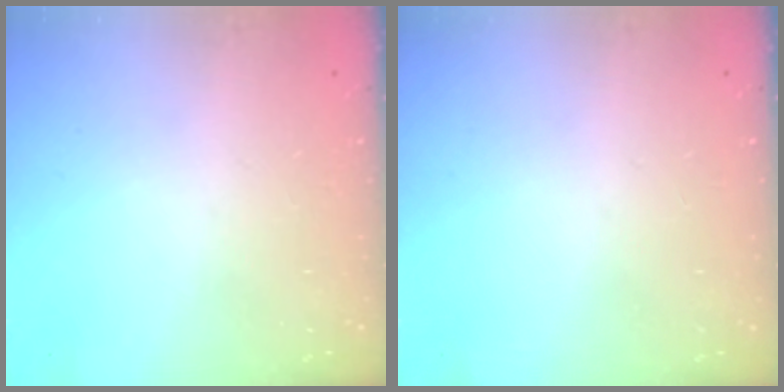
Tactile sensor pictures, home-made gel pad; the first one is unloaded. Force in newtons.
{"total": 0.0}